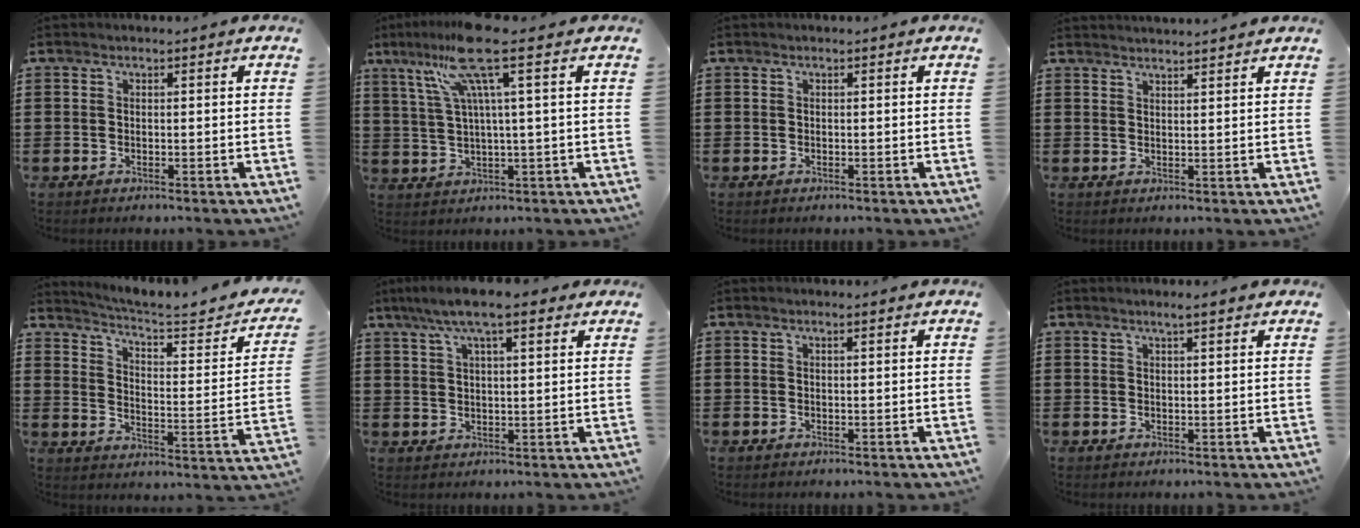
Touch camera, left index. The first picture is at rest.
{"total": 10.0, "force": [4.6, -0.2, 8.8], "torque": [-0.202, -0.013, 0.072]}
{"total": 0.0}
{"total": 1.9, "force": [1.9, -0.4, 0.1], "torque": [-0.008, -0.003, 0.037]}
{"total": 4.1, "force": [3.5, 0.1, 2.2], "torque": [-0.062, -0.029, 0.050]}
{"total": 7.3, "force": [4.9, 1.5, 5.1], "torque": [-0.110, 0.002, 0.088]}
{"total": 0.7, "force": [0.4, -0.1, 0.6], "torque": [-0.012, -0.001, 0.008]}
{"total": 1.9, "force": [1.6, 0.0, 1.1], "torque": [-0.024, 0.004, 0.028]}